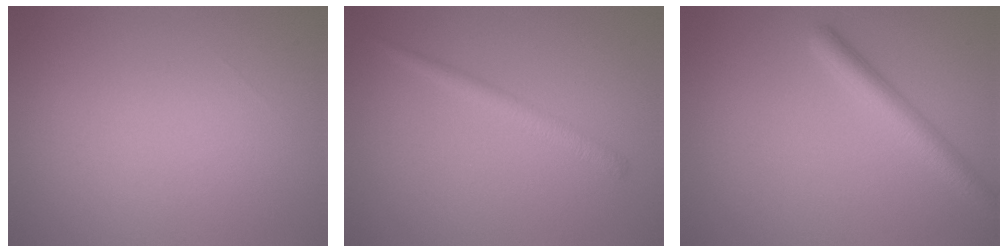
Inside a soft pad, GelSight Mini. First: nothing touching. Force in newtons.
{"total": 1.7, "press": 1.7, "slide": 0.2}
{"total": 2.9, "press": 2.9, "slide": 0.1}